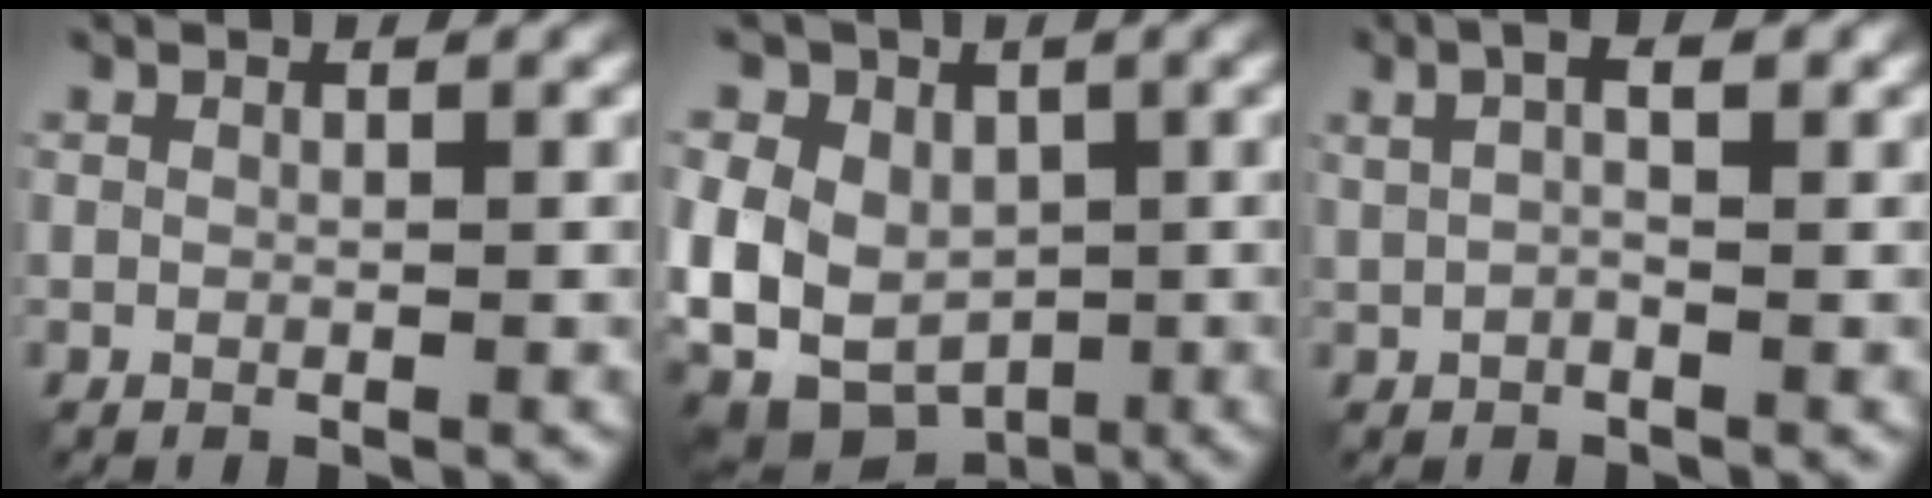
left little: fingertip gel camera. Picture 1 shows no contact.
{"total": 12.1, "force": [-2.4, 10.2, 6.1], "torque": [-0.122, 0.008, -0.071]}
{"total": 3.5, "force": [1.0, 1.3, 3.0], "torque": [-0.050, 0.002, 0.006]}